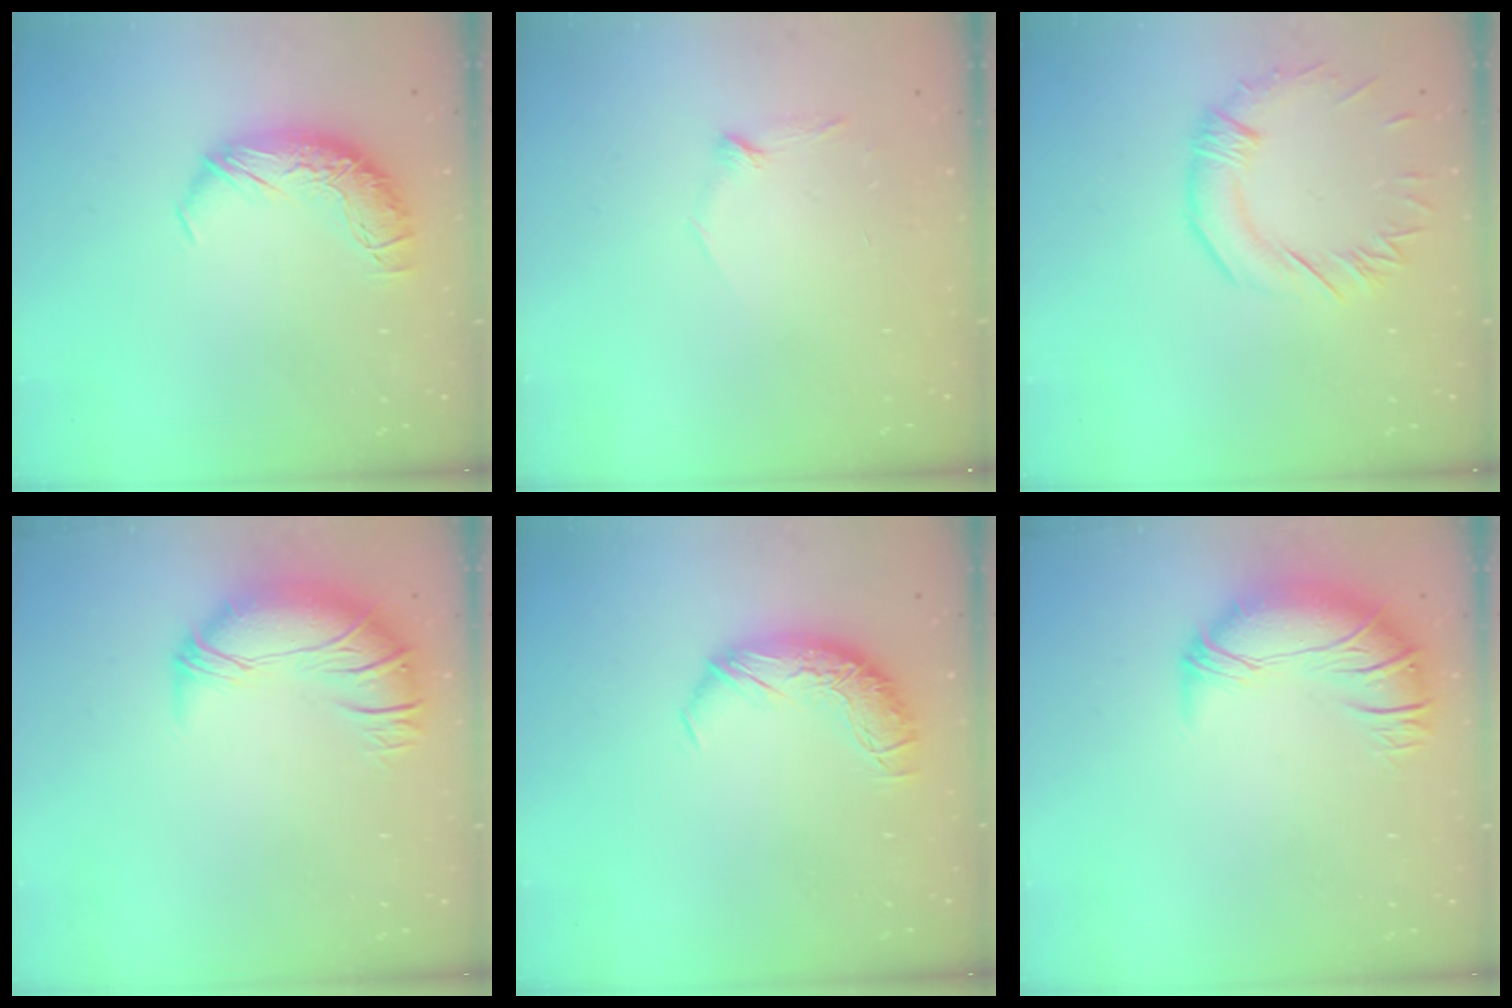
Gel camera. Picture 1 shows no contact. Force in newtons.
{"total": 7.3, "press": 7.2, "slide": 0.7}
{"total": 1.0, "press": 0.6, "slide": 0.8}
{"total": 2.8, "press": 0.8, "slide": 2.7}
{"total": 0.0}
{"total": 2.8, "press": 0.8, "slide": 2.7}